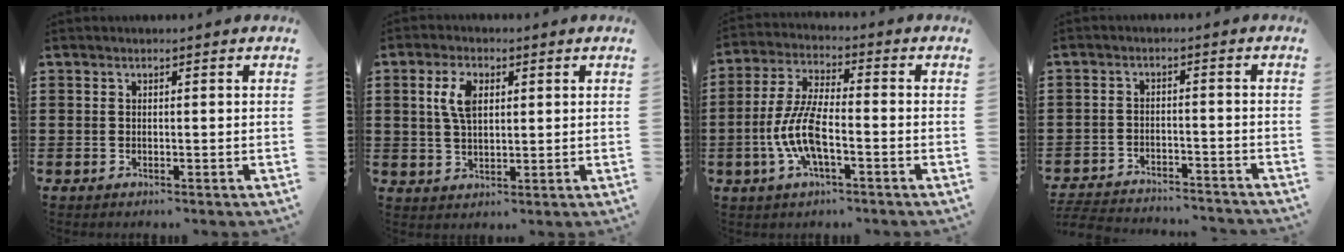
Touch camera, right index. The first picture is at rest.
{"total": 5.4, "force": [1.5, 2.9, 4.3], "torque": [-0.094, 0.013, 0.024]}
{"total": 8.4, "force": [-2.5, 2.5, 7.6], "torque": [-0.184, -0.019, -0.055]}
{"total": 4.2, "force": [-4.1, 0.2, 0.5], "torque": [-0.017, -0.002, -0.087]}